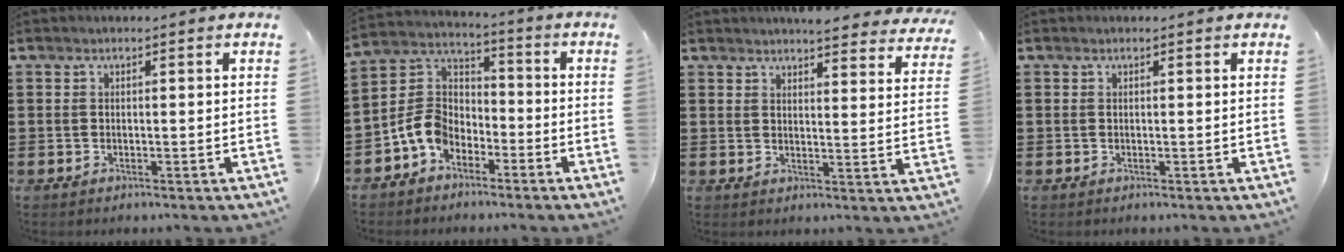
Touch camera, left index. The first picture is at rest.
{"total": 7.4, "force": [-4.0, 5.3, 3.2], "torque": [-0.104, 0.007, -0.088]}
{"total": 4.7, "force": [4.5, 0.2, 1.2], "torque": [-0.023, -0.023, 0.080]}
{"total": 0.0}